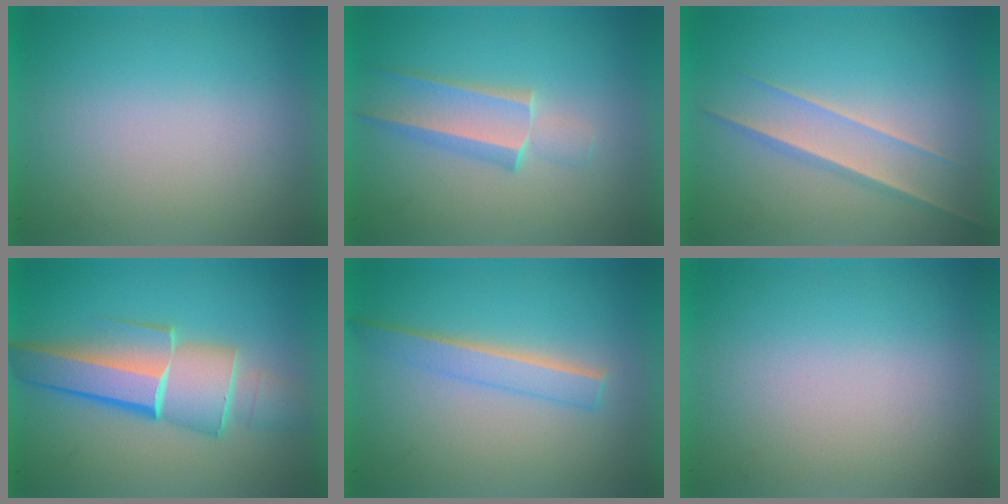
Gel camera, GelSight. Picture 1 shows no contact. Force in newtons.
{"total": 2.2}
{"total": 1.5}
{"total": 6.7}
{"total": 2.1}
{"total": 0.0}